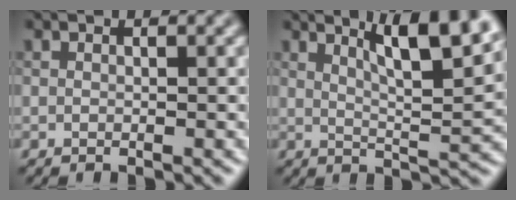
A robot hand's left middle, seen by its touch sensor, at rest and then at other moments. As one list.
[{"total": 8.4, "force": [4.5, 1.8, 6.8], "torque": [-0.085, 0.012, 0.066]}]